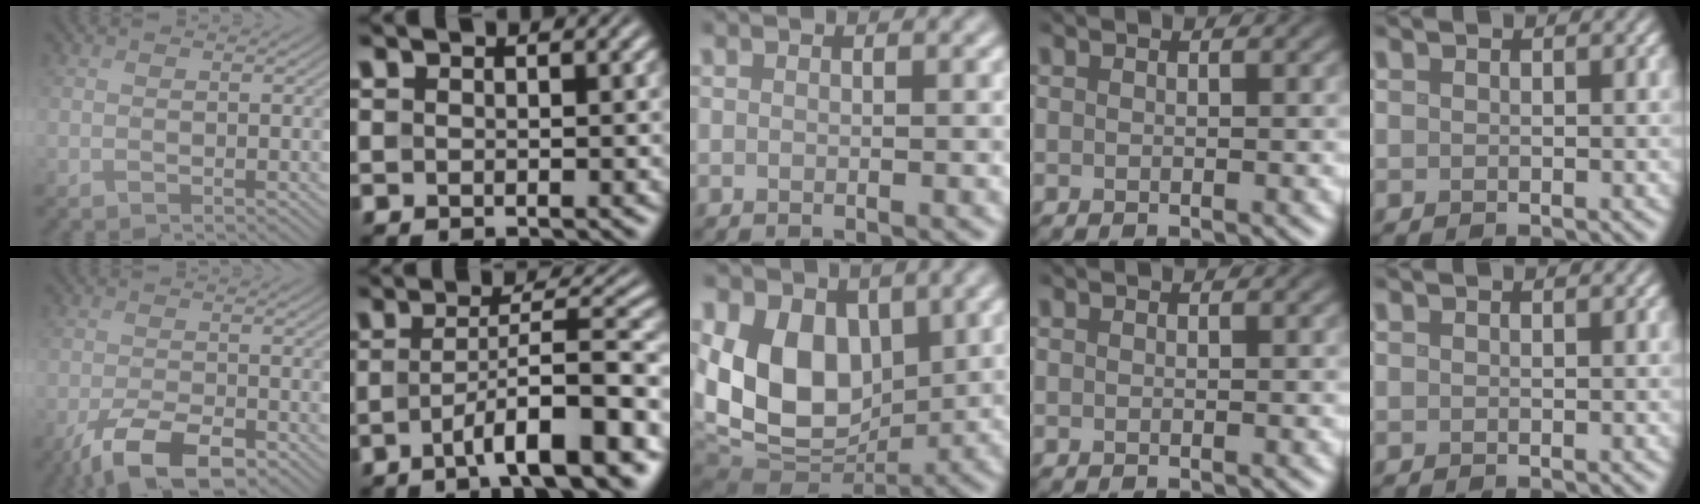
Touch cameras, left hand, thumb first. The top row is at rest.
{"thumb": {"total": 7.2, "force": [-4.4, 3.3, 4.6], "torque": [-0.074, -0.006, -0.080]}, "index": {"total": 9.4, "force": [-4.0, 2.0, 8.2], "torque": [-0.113, 0.012, -0.065]}, "middle": {"total": 10.1, "force": [1.7, 7.0, 7.1], "torque": [-0.133, -0.015, 0.028]}}